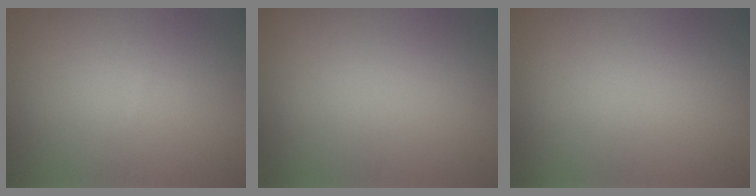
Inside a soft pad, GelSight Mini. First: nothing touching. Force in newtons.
{"total": 0.0}
{"total": 0.0}